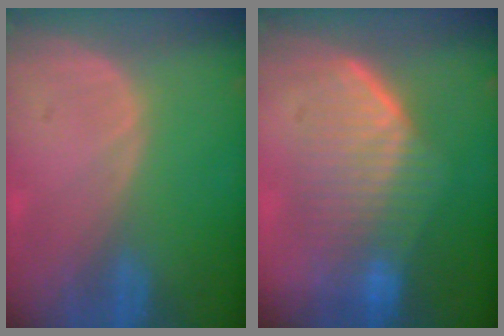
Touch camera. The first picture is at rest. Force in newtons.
{"total": 7.8, "press": 7.7, "slide": 0.6}